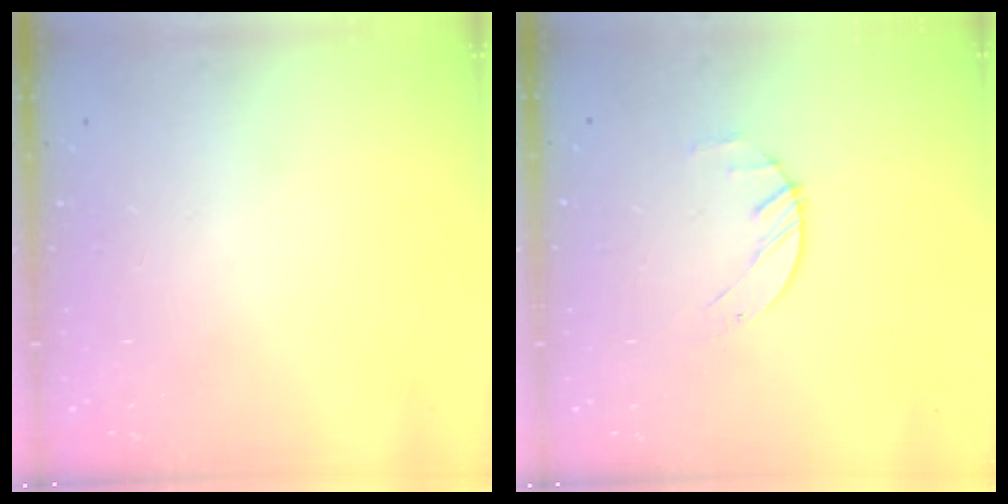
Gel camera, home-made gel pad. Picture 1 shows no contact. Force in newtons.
{"total": 1.4, "press": 1.3, "slide": 0.2}